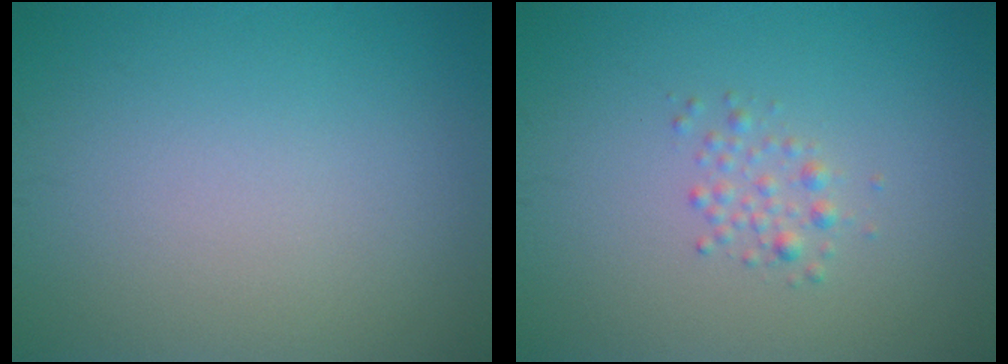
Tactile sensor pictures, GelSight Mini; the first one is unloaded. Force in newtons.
{"total": 1.3, "press": 1.3, "slide": 0.0}